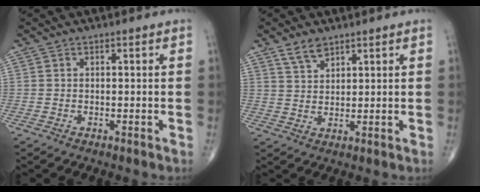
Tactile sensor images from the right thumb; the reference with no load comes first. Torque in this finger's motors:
{"motor_torque": [-0.40, 0.39, 0.29, 0.26, 0.00]}